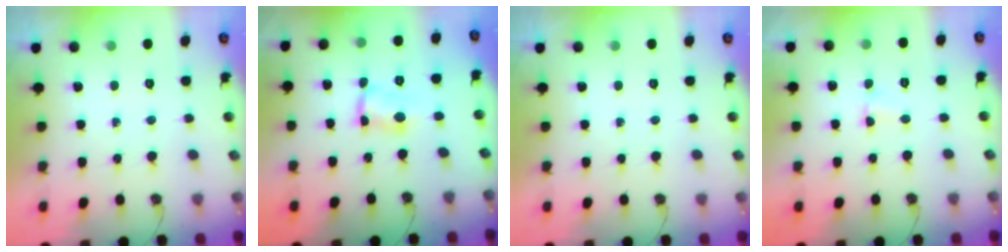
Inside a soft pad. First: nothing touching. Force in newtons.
{"total": 2.3, "press": 2.2, "slide": 0.6}
{"total": 0.0}
{"total": 2.8, "press": 1.1, "slide": 2.5}